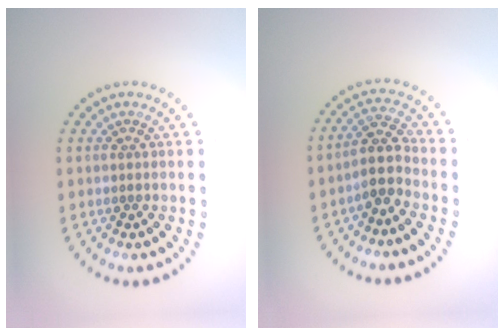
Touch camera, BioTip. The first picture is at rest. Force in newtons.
{"total": 2.7, "press": 2.3, "slide": 1.5}